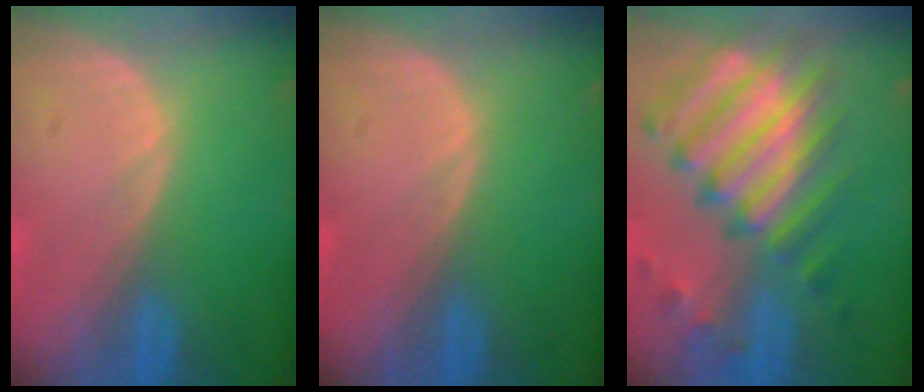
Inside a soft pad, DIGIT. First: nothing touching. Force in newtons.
{"total": 0.0}
{"total": 11.7, "press": 10.4, "slide": 5.3}